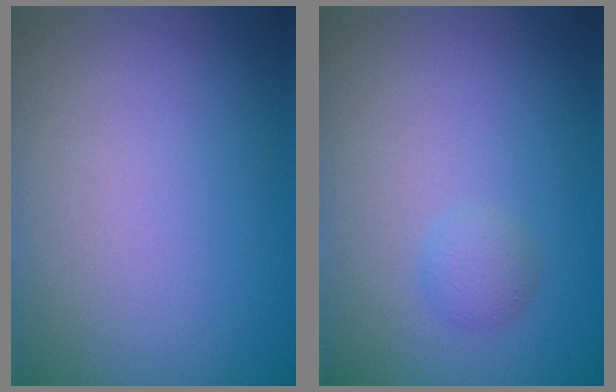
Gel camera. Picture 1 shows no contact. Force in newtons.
{"total": 1.1, "press": 1.1, "slide": 0.0}